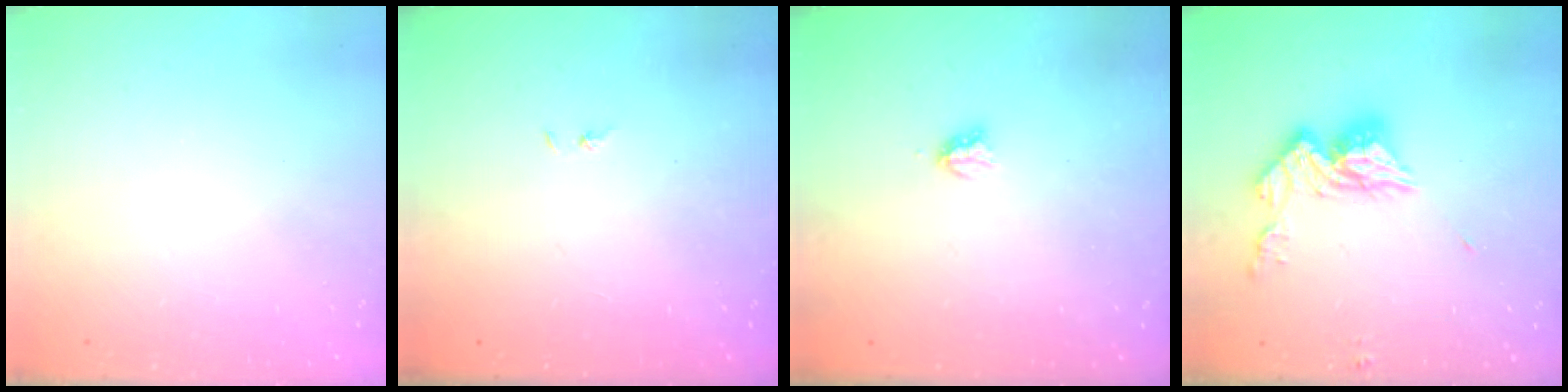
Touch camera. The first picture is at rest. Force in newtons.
{"total": 0.7, "press": 0.7, "slide": 0.1}
{"total": 2.9, "press": 2.9, "slide": 0.5}
{"total": 12.3, "press": 12.2, "slide": 1.0}